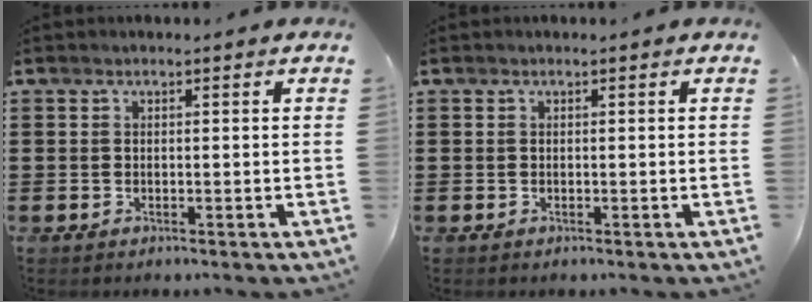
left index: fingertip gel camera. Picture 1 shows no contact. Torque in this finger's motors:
{"motor_torque": [0.00, 0.00, 0.00, 0.00]}